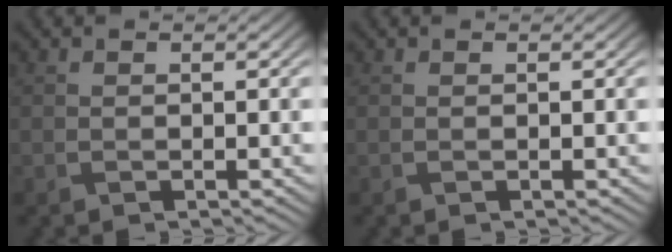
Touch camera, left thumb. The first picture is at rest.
{"total": 0.0}